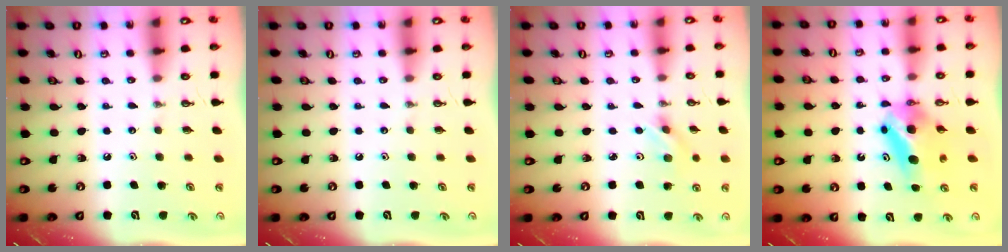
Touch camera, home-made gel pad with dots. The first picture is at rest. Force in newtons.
{"total": 0.0}
{"total": 2.0, "press": 1.9, "slide": 0.6}
{"total": 6.6, "press": 6.2, "slide": 2.1}